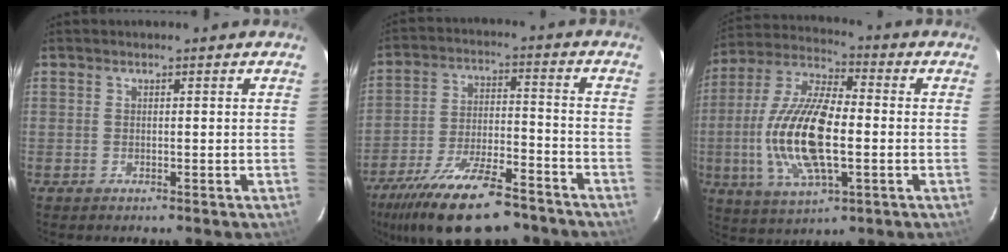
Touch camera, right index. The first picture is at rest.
{"total": 20.0, "force": [-15.4, 6.1, 11.3], "torque": [-0.219, -0.027, -0.245]}
{"total": 18.1, "force": [-2.7, 6.7, 16.6], "torque": [-0.341, -0.003, -0.052]}